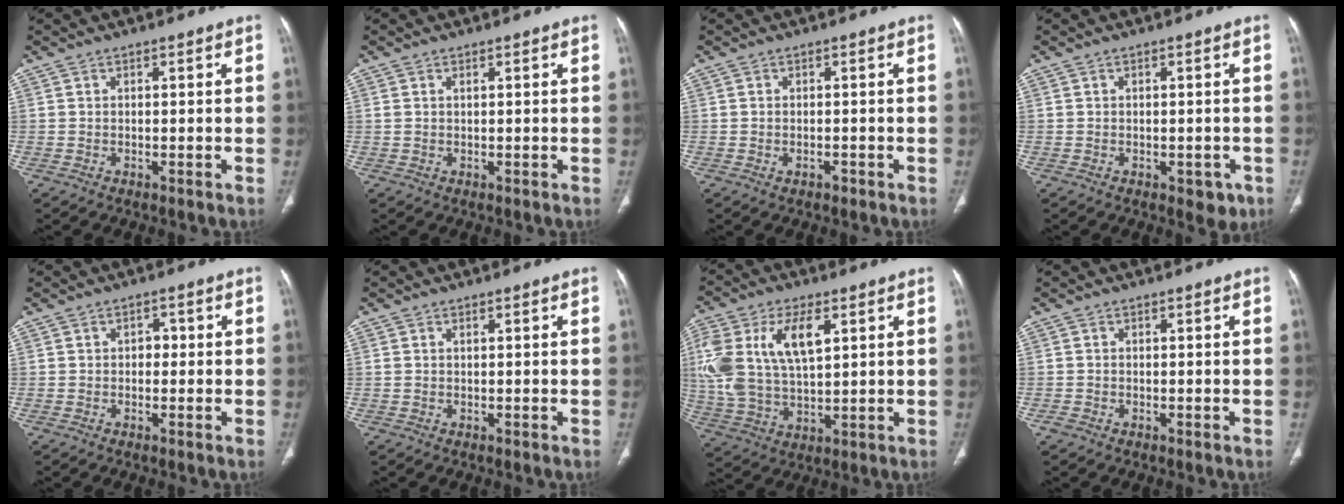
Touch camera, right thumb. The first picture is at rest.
{"total": 0.8, "force": [0.3, 0.3, 0.7], "torque": [-0.022, 0.011, 0.011]}
{"total": 1.1, "force": [-0.6, 0.7, 0.6], "torque": [-0.011, 0.008, -0.005]}
{"total": 3.4, "force": [-1.4, 2.2, 2.3], "torque": [-0.006, 0.002, -0.012]}
{"total": 1.8, "force": [0.0, 1.4, 1.1], "torque": [-0.004, 0.006, -0.006]}
{"total": 0.6, "force": [0.2, 0.3, 0.5], "torque": [-0.016, 0.010, 0.008]}
{"total": 17.7, "force": [5.4, 9.2, 14.1], "torque": [-0.301, -0.002, 0.104]}
{"total": 0.9, "force": [-0.4, 0.7, 0.3], "torque": [-0.008, 0.001, -0.008]}